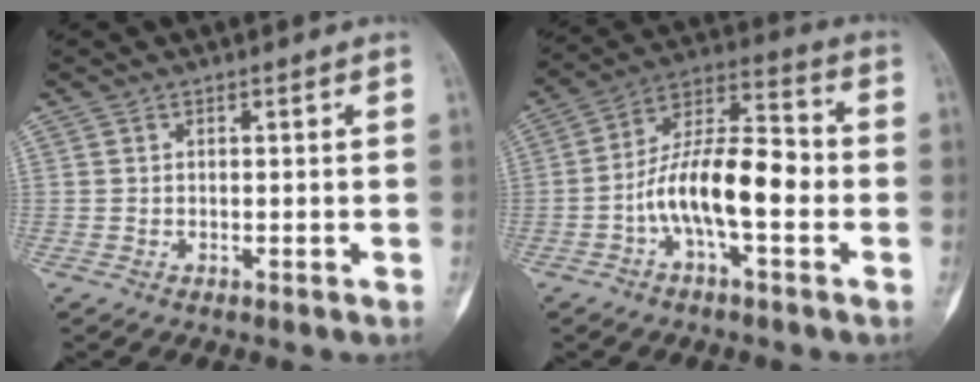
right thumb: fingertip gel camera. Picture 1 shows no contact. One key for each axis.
{"total": 14.6, "fx": -3.3, "fy": 5.7, "fz": 13.0, "tx": -0.223, "ty": 0.044, "tz": -0.064}